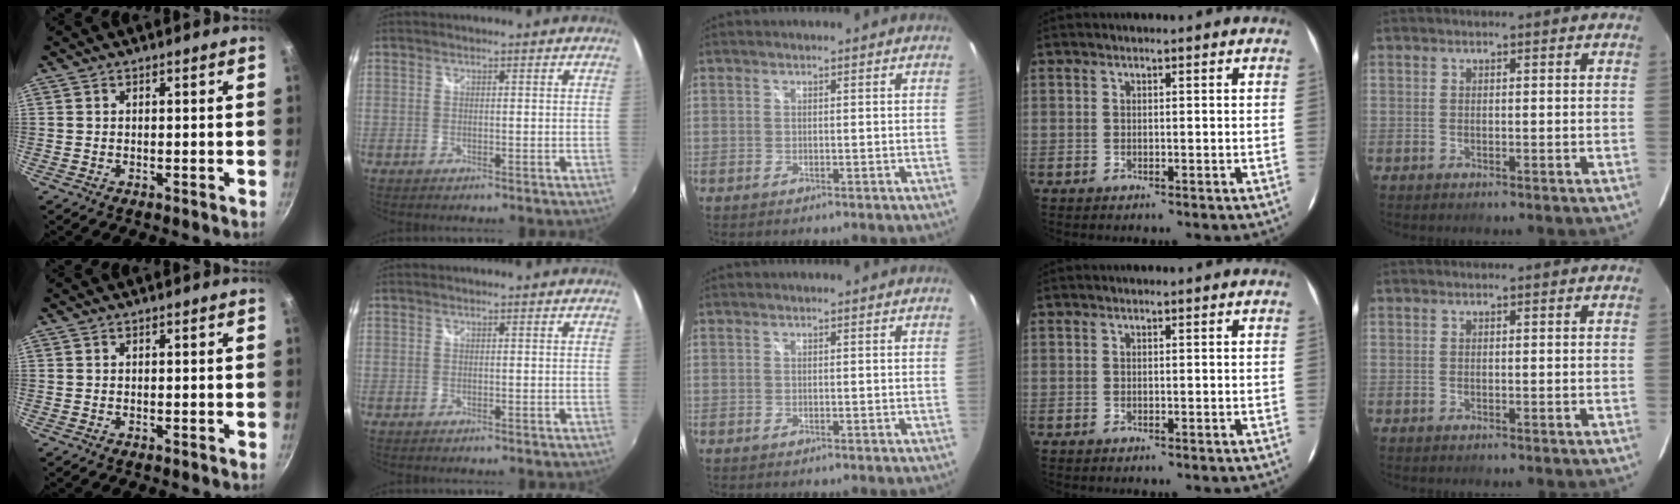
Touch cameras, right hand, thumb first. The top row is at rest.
{}